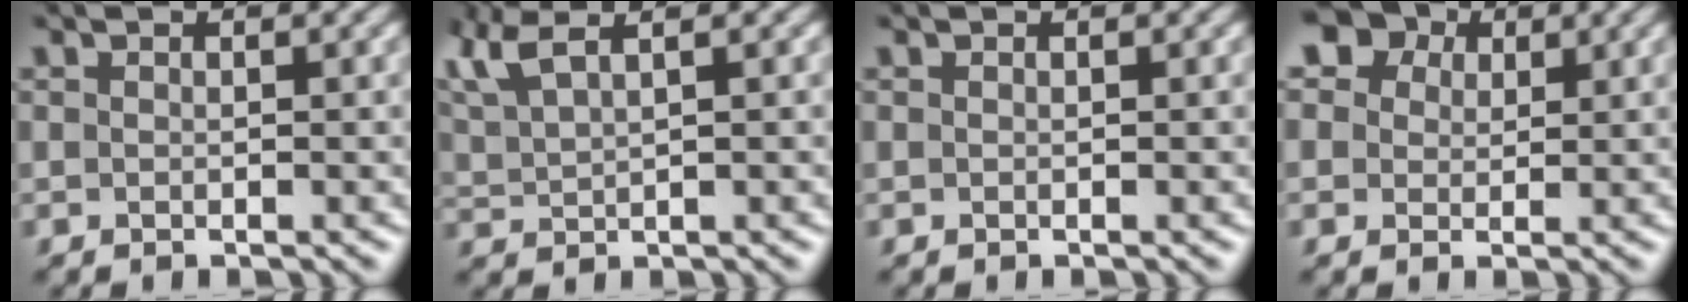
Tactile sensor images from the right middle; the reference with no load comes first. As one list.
[{"total": 6.2, "force": [3.8, 2.5, 4.2], "torque": [-0.109, 0.031, 0.063]}, {"total": 0.0}, {"total": 7.7, "force": [4.6, 5.5, 2.8], "torque": [-0.074, 0.016, 0.067]}]